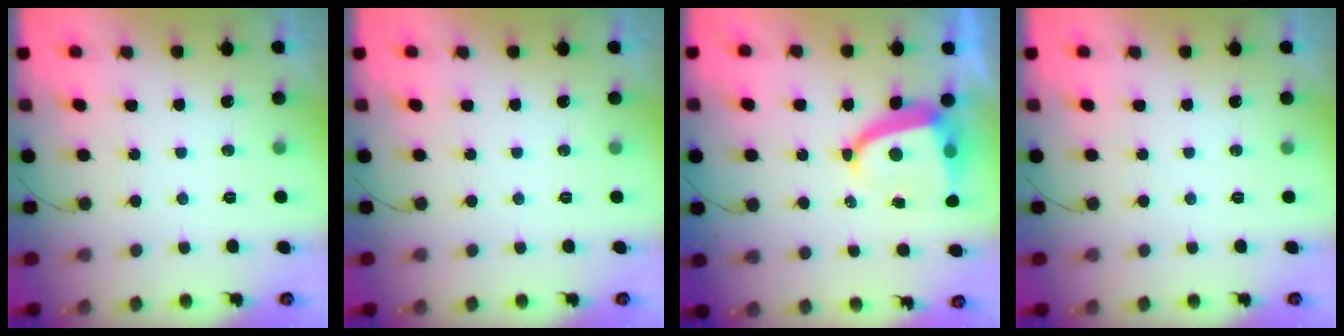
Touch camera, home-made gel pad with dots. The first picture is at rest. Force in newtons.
{"total": 0.0}
{"total": 7.8, "press": 7.8, "slide": 1.1}
{"total": 0.0}